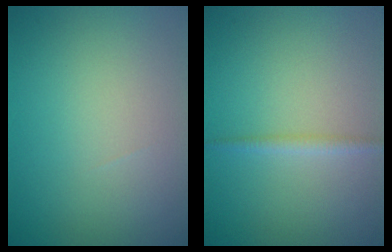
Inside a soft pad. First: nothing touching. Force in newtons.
{"total": 1.0, "press": 1.0, "slide": 0.0}